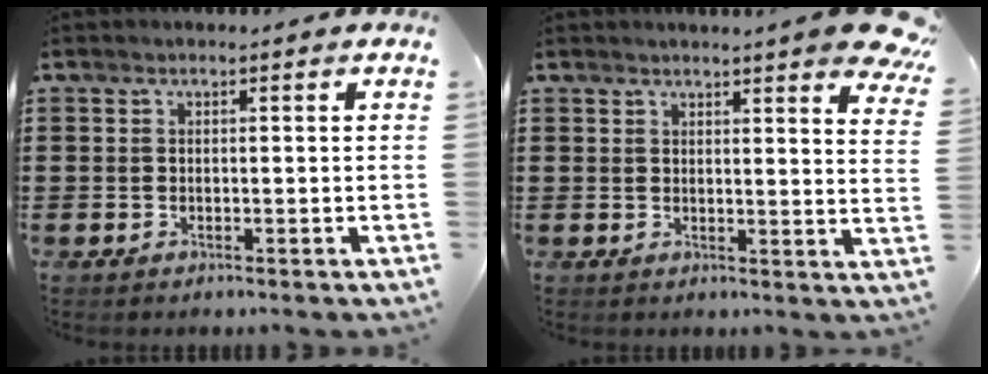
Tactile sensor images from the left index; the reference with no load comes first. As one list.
[{"total": 5.4, "force": [4.7, -0.4, 2.6], "torque": [-0.042, -0.024, 0.081]}]